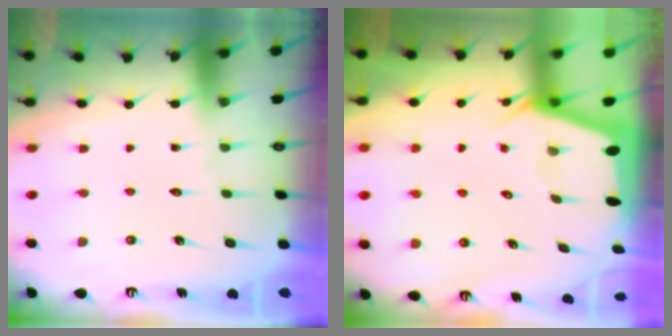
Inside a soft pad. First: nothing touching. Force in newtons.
{"total": 1.9, "press": 1.9, "slide": 0.3}